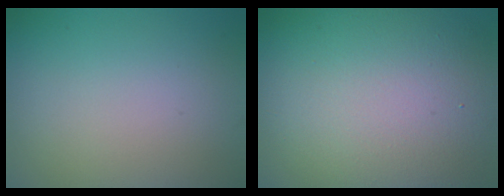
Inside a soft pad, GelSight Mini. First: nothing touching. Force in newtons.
{"total": 14.8, "press": 14.8, "slide": 1.1}